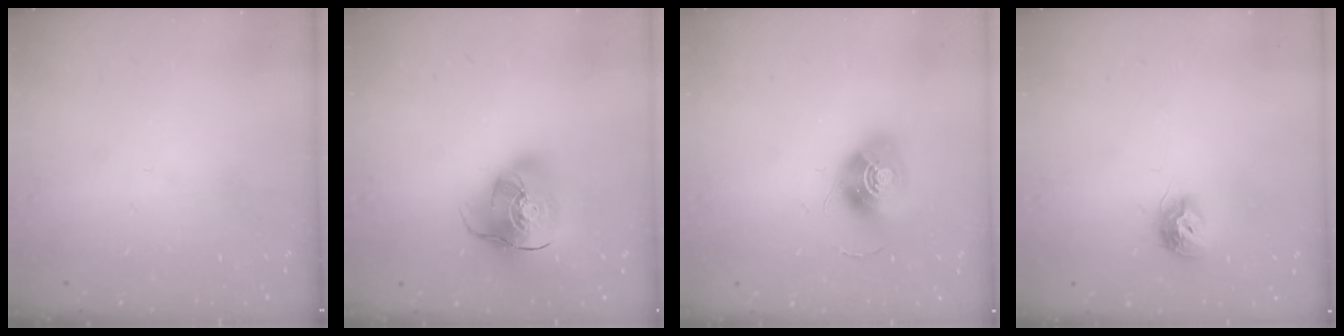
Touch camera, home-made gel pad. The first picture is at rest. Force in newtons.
{"total": 18.6, "press": 18.3, "slide": 3.1}
{"total": 13.5, "press": 13.5, "slide": 0.6}
{"total": 8.6, "press": 8.5, "slide": 0.1}